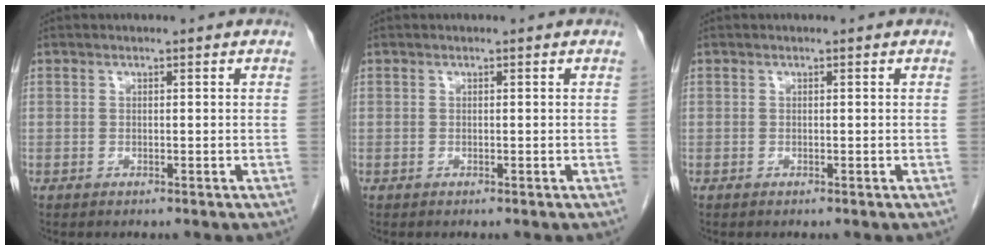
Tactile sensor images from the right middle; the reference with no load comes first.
{"total": 0.0}
{"total": 0.0}